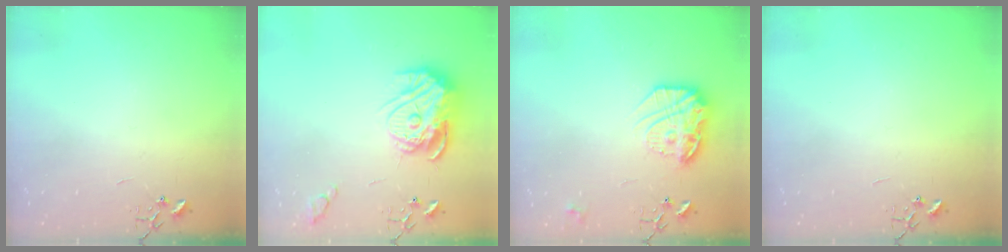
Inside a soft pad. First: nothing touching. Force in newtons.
{"total": 16.3, "press": 16.2, "slide": 1.6}
{"total": 17.5, "press": 17.5, "slide": 1.4}
{"total": 0.0}